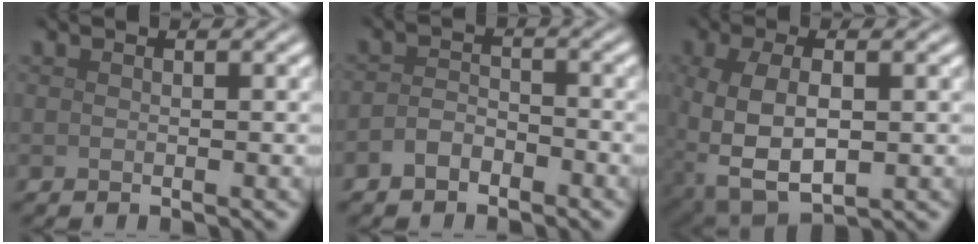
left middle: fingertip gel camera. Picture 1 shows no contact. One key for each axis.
{"total": 2.0, "fx": -1.3, "fy": 1.2, "fz": 0.9, "tx": -0.018, "ty": 0.005, "tz": -0.031}
{"total": 7.0, "fx": -0.8, "fy": 3.9, "fz": 5.8, "tx": -0.133, "ty": -0.020, "tz": -0.003}